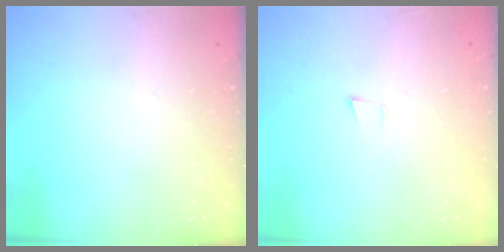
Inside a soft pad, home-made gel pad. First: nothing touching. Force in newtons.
{"total": 3.3, "press": 2.0, "slide": 2.6}